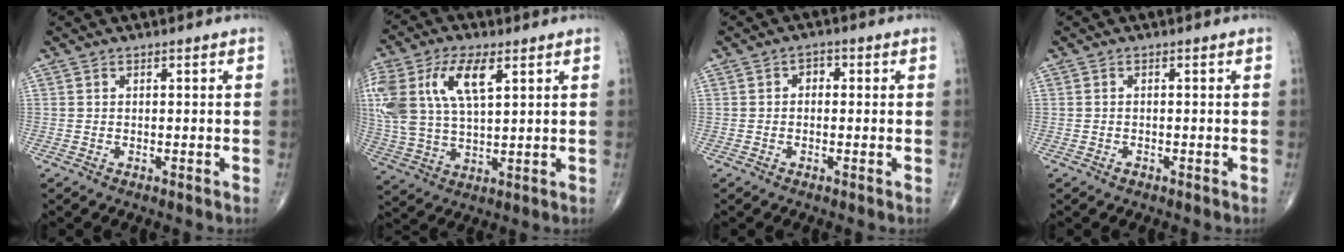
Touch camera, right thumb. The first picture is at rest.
{"total": 17.6, "force": [6.4, 8.6, 13.9], "torque": [-0.313, 0.002, 0.125]}
{"total": 1.8, "force": [0.0, 1.4, 1.2], "torque": [0.000, 0.007, -0.009]}
{"total": 0.7, "force": [-0.5, 0.4, 0.3], "torque": [-0.001, 0.002, -0.010]}